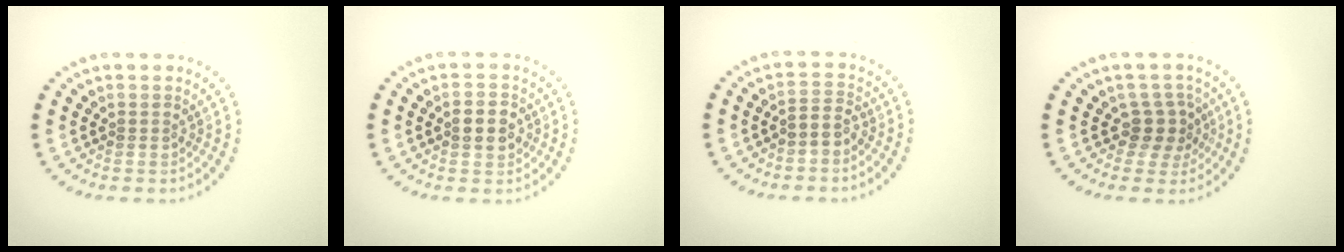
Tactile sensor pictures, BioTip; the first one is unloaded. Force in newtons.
{"total": 2.8, "press": 2.8, "slide": 0.1}
{"total": 1.7, "press": 1.3, "slide": 1.1}
{"total": 2.5, "press": 2.0, "slide": 1.6}